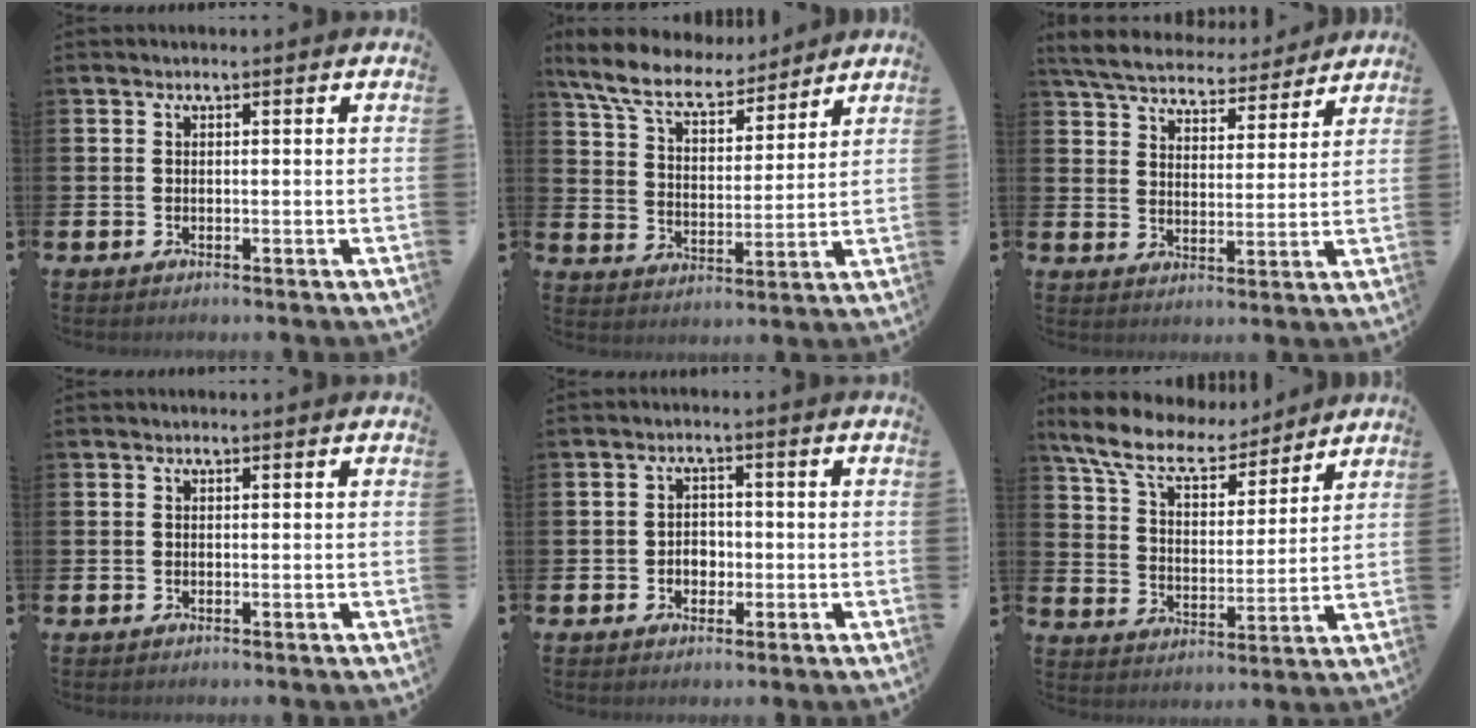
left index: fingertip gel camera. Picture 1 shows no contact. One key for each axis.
{"total": 9.2, "fx": 8.1, "fy": 2.8, "fz": 3.2, "tx": -0.103, "ty": -0.042, "tz": 0.147}
{"total": 6.7, "fx": 6.3, "fy": 1.5, "fz": 1.4, "tx": -0.051, "ty": -0.041, "tz": 0.111}
{"total": 0.0}
{"total": 2.5, "fx": -0.6, "fy": 2.1, "fz": 1.3, "tx": -0.018, "ty": 0.002, "tz": -0.017}
{"total": 9.8, "fx": 8.6, "fy": 3.0, "fz": 3.7, "tx": -0.108, "ty": -0.051, "tz": 0.151}